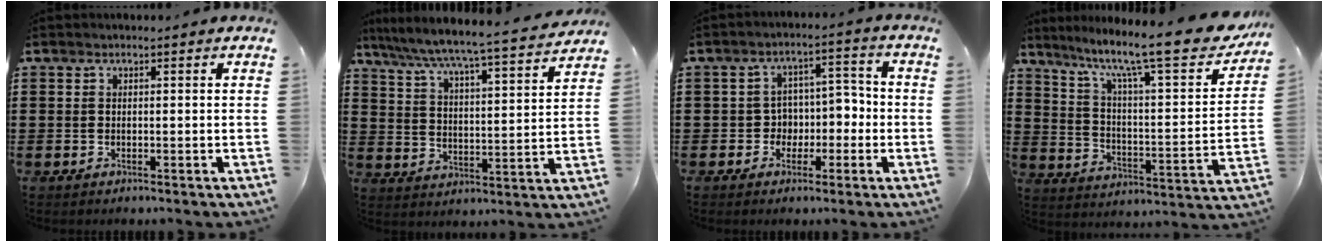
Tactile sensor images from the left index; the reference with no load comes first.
{"total": 5.5, "force": [5.0, -0.7, 1.9], "torque": [-0.063, -0.045, 0.075]}
{"total": 4.6, "force": [-1.4, 4.1, 1.6], "torque": [-0.047, 0.009, -0.031]}
{"total": 11.9, "force": [9.5, 1.2, 7.1], "torque": [-0.139, -0.070, 0.147]}